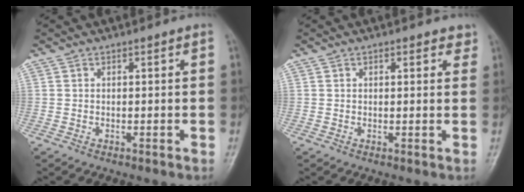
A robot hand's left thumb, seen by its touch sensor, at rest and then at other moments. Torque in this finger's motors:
{"motor_torque": [-0.23, -0.01, -0.25, 0.15, 0.06]}